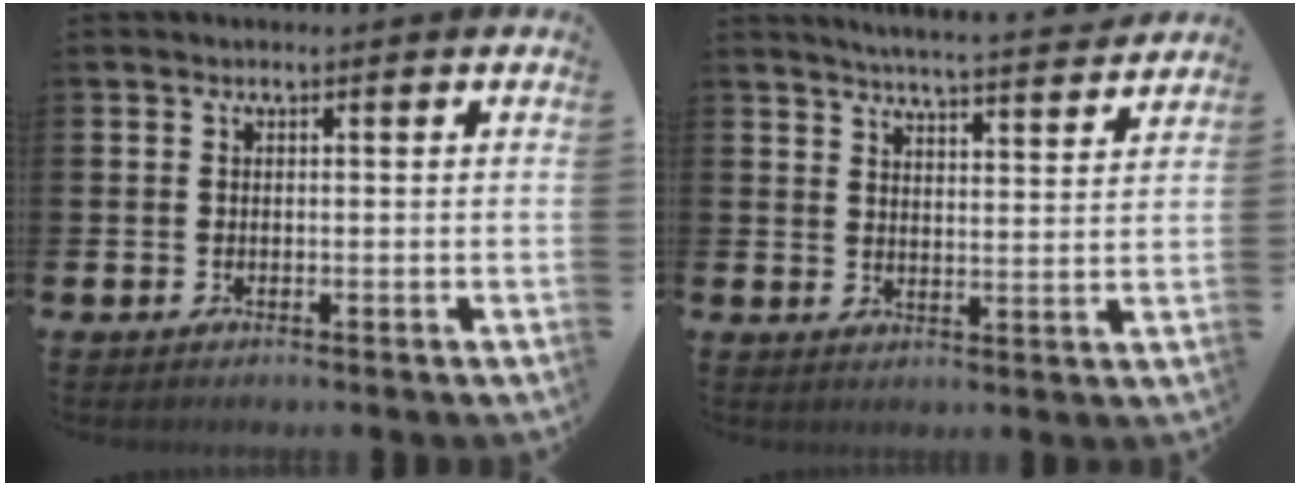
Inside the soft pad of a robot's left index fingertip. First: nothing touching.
{"total": 5.4, "force": [5.3, -0.3, 0.8], "torque": [-0.029, -0.039, 0.092]}